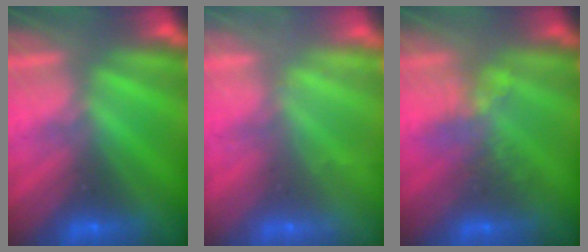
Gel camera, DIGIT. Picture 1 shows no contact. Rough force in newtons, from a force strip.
{"total": 2.3}
{"total": 2.6}